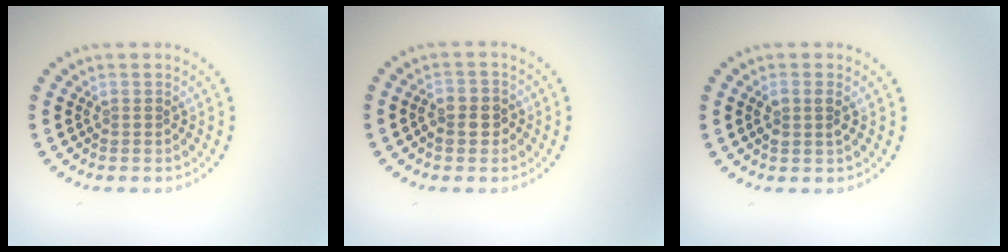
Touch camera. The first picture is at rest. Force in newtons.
{"total": 2.1, "press": 2.0, "slide": 0.6}
{"total": 1.4, "press": 1.3, "slide": 0.5}